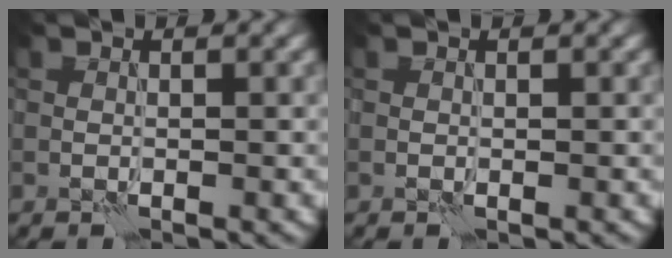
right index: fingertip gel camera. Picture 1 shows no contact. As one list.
[{"total": 0.0}]